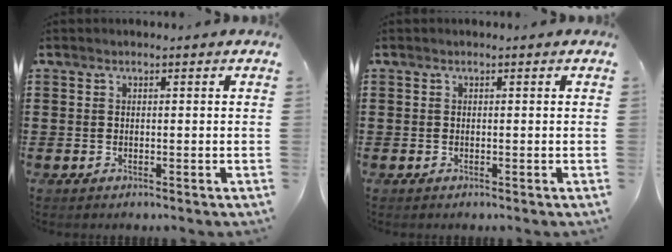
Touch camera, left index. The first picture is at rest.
{"total": 0.0}